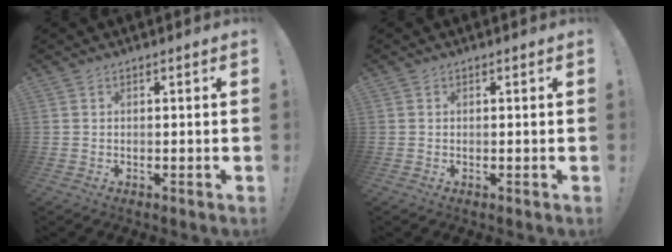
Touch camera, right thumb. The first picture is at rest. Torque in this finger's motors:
{"motor_torque": [0.06, 0.01, 0.25, 0.09, -0.03]}